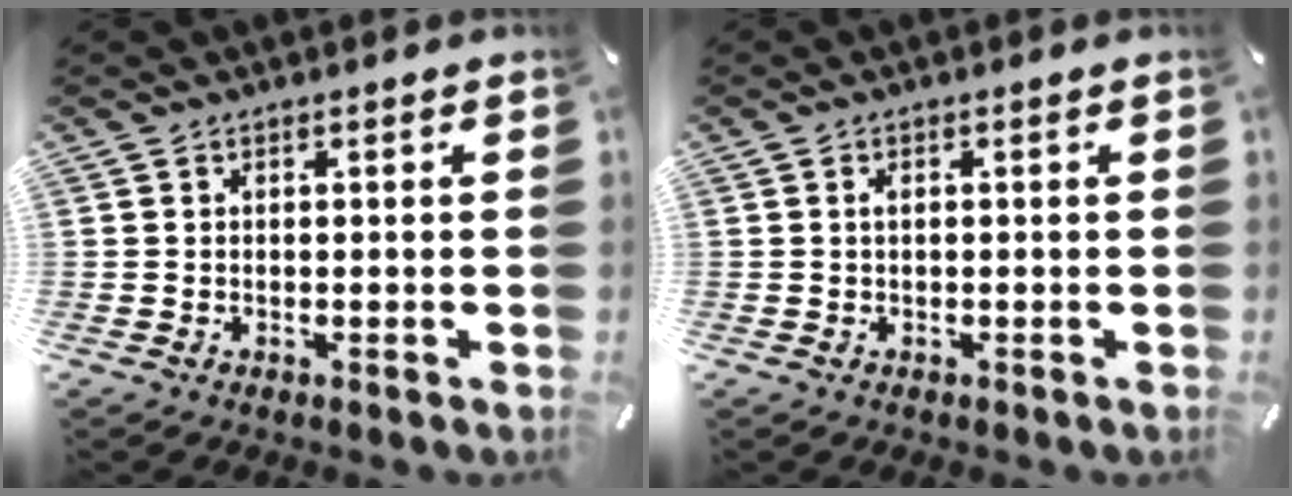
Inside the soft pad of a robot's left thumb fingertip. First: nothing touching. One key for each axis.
{"total": 0.9, "fx": 0.0, "fy": 0.5, "fz": 0.7, "tx": -0.015, "ty": 0.003, "tz": -0.001}